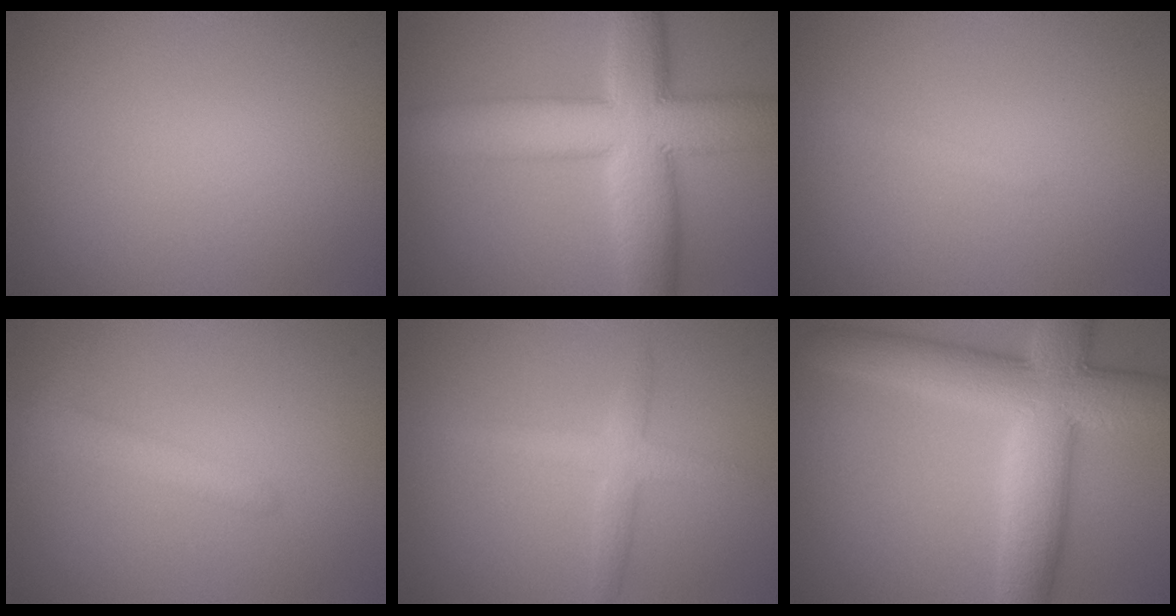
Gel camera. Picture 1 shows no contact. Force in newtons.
{"total": 10.5, "press": 10.5, "slide": 0.3}
{"total": 0.6, "press": 0.6, "slide": 0.1}
{"total": 2.1, "press": 2.1, "slide": 0.1}
{"total": 2.4, "press": 2.4, "slide": 0.0}
{"total": 9.6, "press": 9.6, "slide": 0.3}